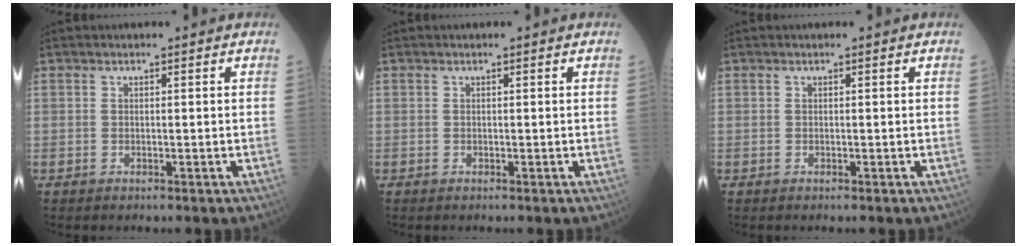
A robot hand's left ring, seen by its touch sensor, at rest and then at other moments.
{"total": 0.0}
{"total": 0.0}